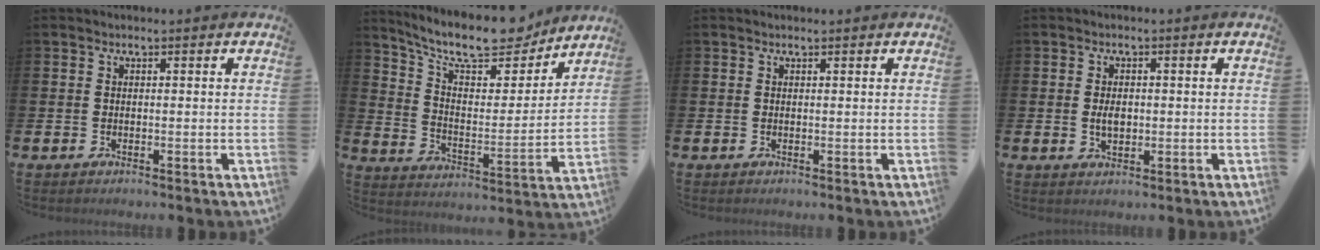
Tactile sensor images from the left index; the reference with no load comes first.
{"total": 12.1, "force": [10.6, 3.3, 4.6], "torque": [-0.115, -0.069, 0.185]}
{"total": 0.0}
{"total": 2.4, "force": [0.1, 1.4, 1.9], "torque": [-0.030, 0.002, -0.002]}